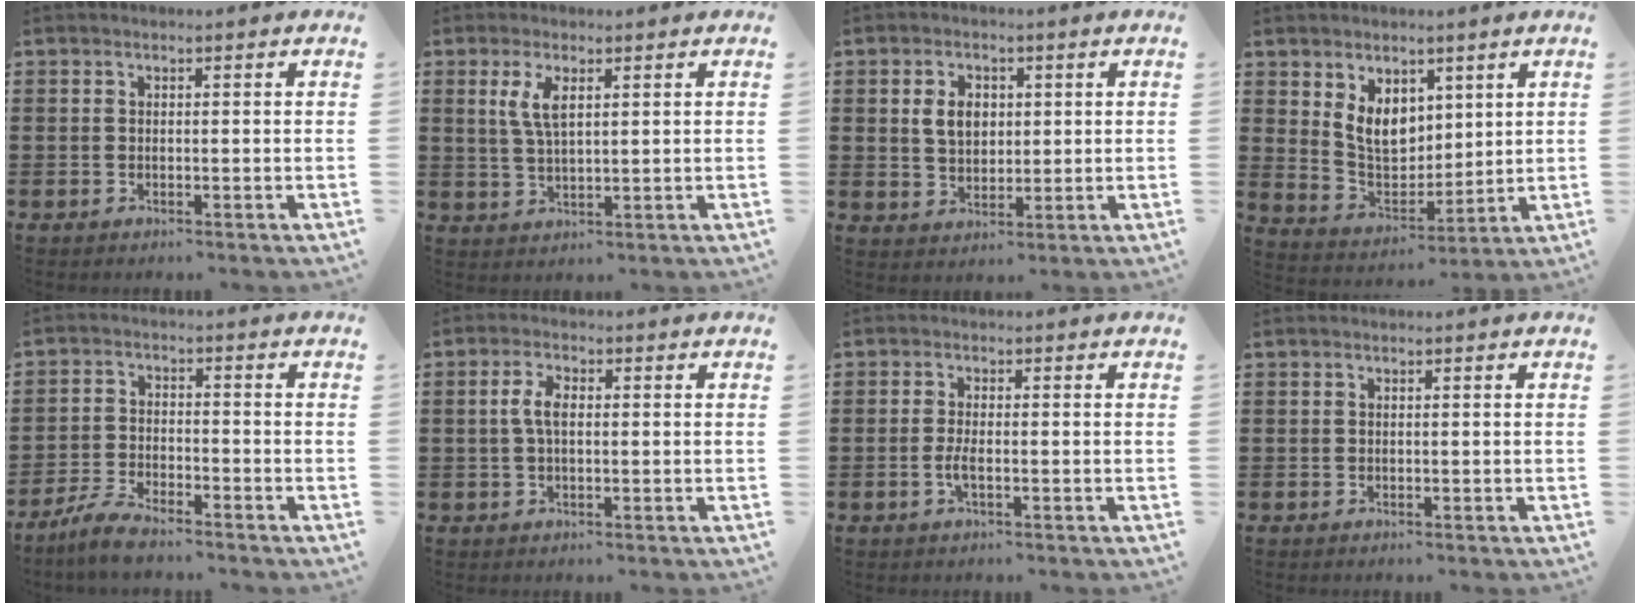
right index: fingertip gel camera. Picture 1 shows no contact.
{"total": 4.3, "force": [1.6, 1.5, 3.7], "torque": [-0.079, 0.005, 0.027]}
{"total": 4.6, "force": [0.9, 3.3, 3.1], "torque": [-0.070, 0.006, 0.010]}
{"total": 7.0, "force": [3.2, 5.1, 3.6], "torque": [-0.080, 0.003, 0.060]}
{"total": 4.5, "force": [-4.1, 0.7, 1.8], "torque": [-0.052, -0.002, -0.085]}
{"total": 3.7, "force": [0.2, 1.7, 3.2], "torque": [-0.072, 0.005, -0.002]}
{"total": 2.3, "force": [-0.8, 0.4, 2.2], "torque": [-0.053, -0.006, -0.018]}
{"total": 0.0}